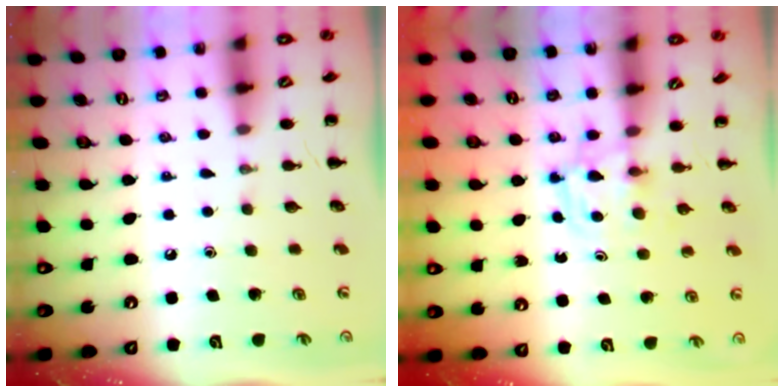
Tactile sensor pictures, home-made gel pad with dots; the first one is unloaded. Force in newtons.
{"total": 2.9, "press": 2.6, "slide": 1.2}